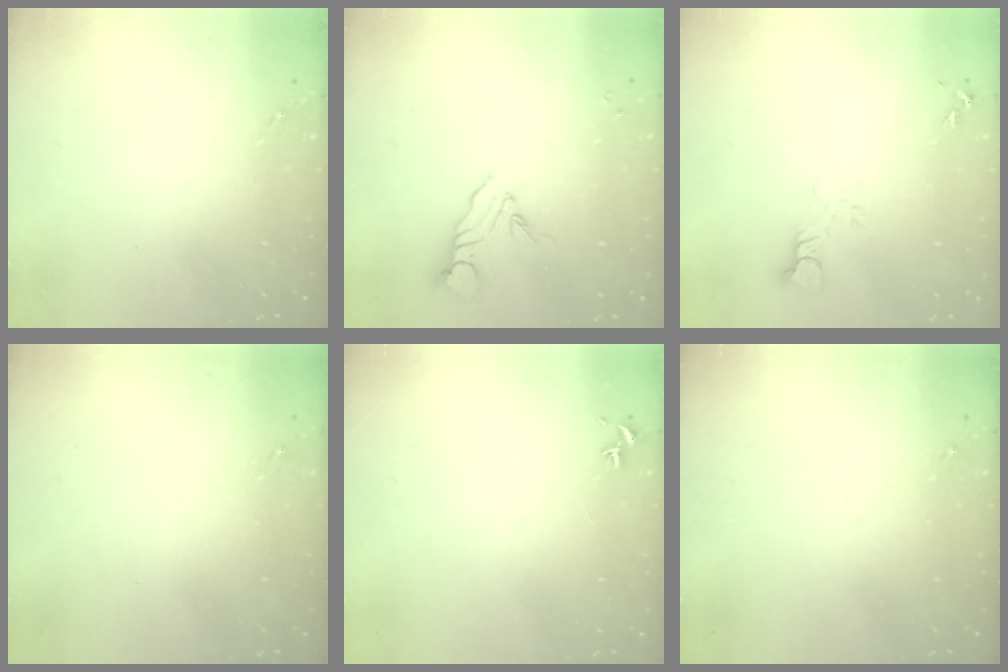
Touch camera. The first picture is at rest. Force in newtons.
{"total": 6.9, "press": 6.9, "slide": 0.7}
{"total": 3.3, "press": 3.3, "slide": 0.3}
{"total": 0.0}
{"total": 0.8, "press": 0.7, "slide": 0.3}
{"total": 0.0}